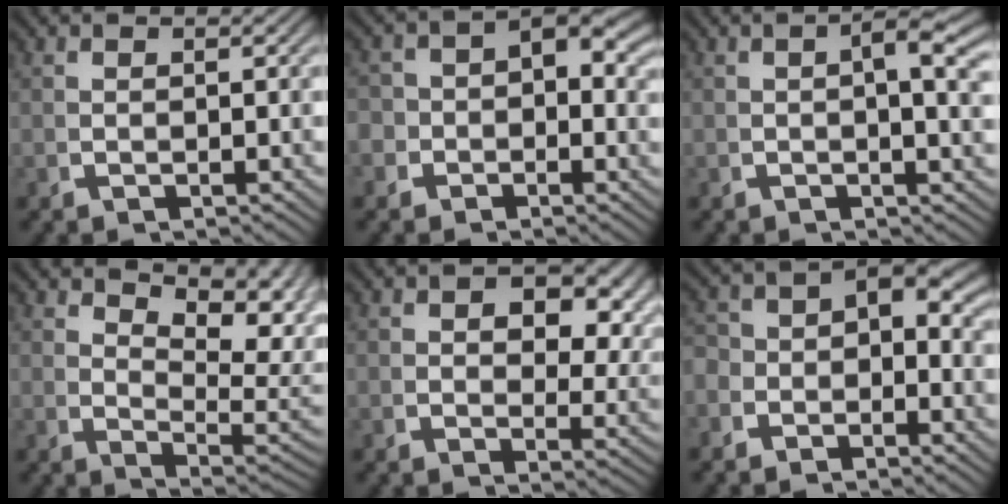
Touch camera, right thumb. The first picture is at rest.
{"total": 5.0, "force": [-0.6, 4.2, 2.6], "torque": [-0.040, -0.009, -0.014]}
{"total": 3.4, "force": [0.9, 0.8, 3.2], "torque": [-0.037, 0.010, 0.008]}
{"total": 7.2, "force": [1.6, 4.0, 5.8], "torque": [-0.087, -0.022, 0.043]}
{"total": 6.4, "force": [1.7, 4.1, 4.6], "torque": [-0.055, -0.011, 0.026]}
{"total": 5.0, "force": [-0.8, 3.8, 3.2], "torque": [-0.050, -0.012, -0.011]}